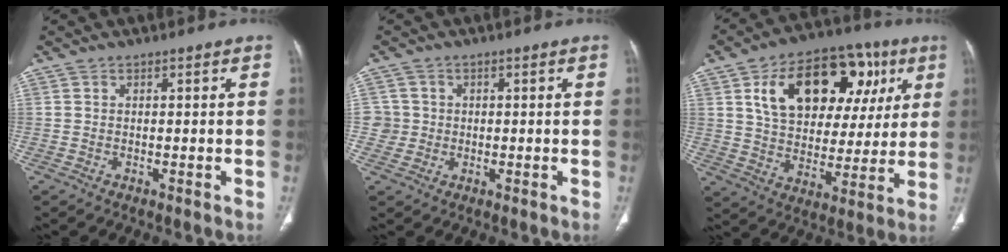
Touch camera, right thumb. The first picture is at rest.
{"total": 3.2, "force": [0.0, 3.2, -0.1], "torque": [0.026, 0.008, -0.001]}
{"total": 23.8, "force": [8.9, 14.6, 16.5], "torque": [-0.209, 0.012, 0.141]}